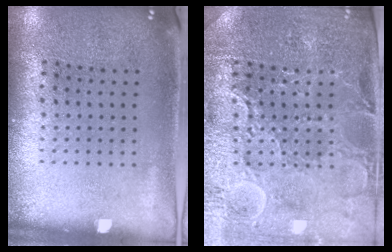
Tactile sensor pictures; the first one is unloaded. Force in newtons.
{"total": 3.9, "press": 3.8, "slide": 1.0}